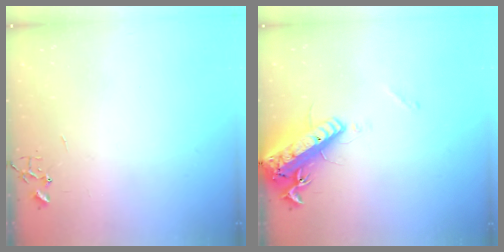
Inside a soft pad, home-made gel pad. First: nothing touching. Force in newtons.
{"total": 18.1, "press": 17.7, "slide": 3.9}